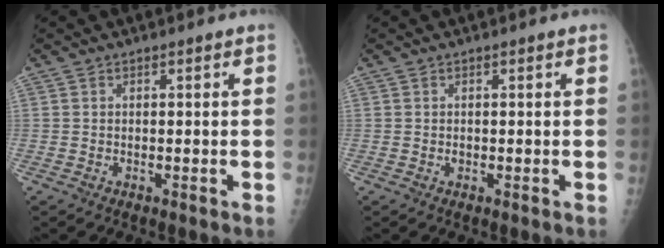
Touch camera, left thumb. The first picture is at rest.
{"total": 0.7, "force": [0.0, 0.6, 0.4], "torque": [-0.001, 0.001, -0.002]}